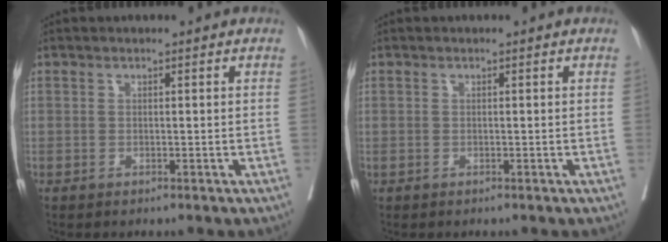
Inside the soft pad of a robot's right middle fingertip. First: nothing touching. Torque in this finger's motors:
{"motor_torque": [0.37, -0.25, 1.05, 0.21]}